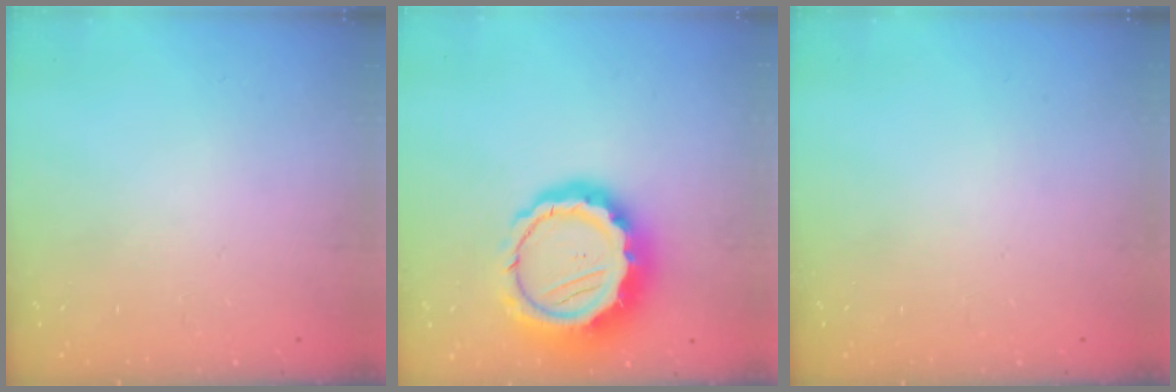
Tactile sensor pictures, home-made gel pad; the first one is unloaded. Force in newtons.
{"total": 18.0, "press": 17.6, "slide": 3.9}
{"total": 0.0}